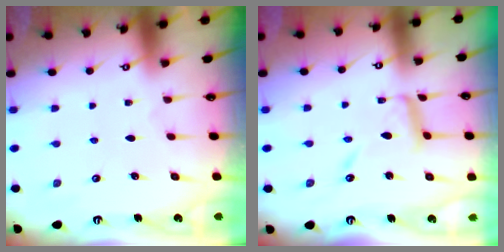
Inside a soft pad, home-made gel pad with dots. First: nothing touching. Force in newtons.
{"total": 10.4, "press": 10.4, "slide": 0.9}